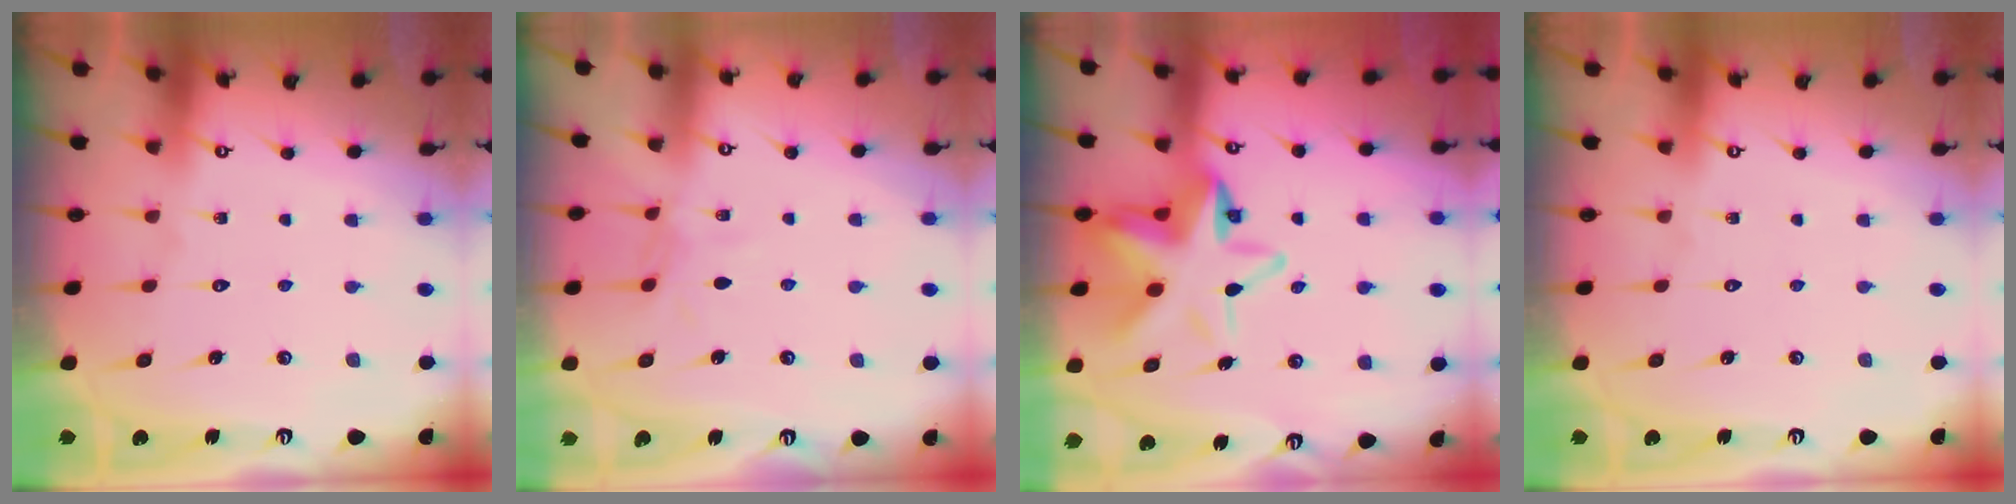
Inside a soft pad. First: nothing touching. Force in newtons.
{"total": 4.7, "press": 4.7, "slide": 0.2}
{"total": 12.5, "press": 12.4, "slide": 1.7}
{"total": 0.0}